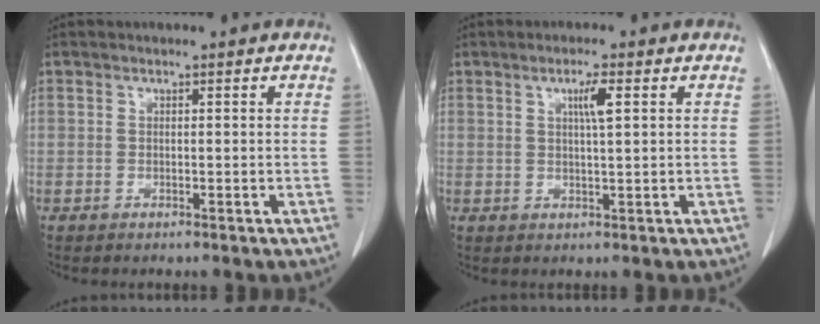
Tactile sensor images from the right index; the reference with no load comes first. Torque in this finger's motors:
{"motor_torque": [0.12, 0.11, 0.11, 0.05]}